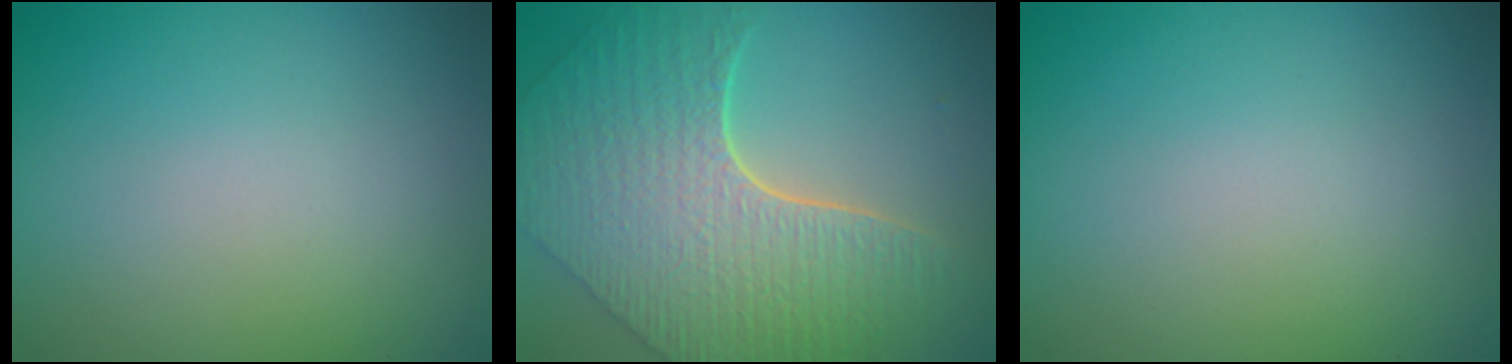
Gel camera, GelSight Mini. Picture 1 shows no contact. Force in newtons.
{"total": 8.5, "press": 6.1, "slide": 5.8}
{"total": 0.0}